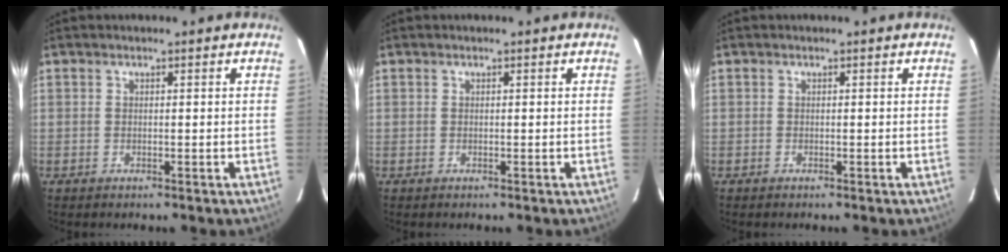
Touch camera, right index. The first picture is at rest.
{"total": 0.0}
{"total": 0.0}